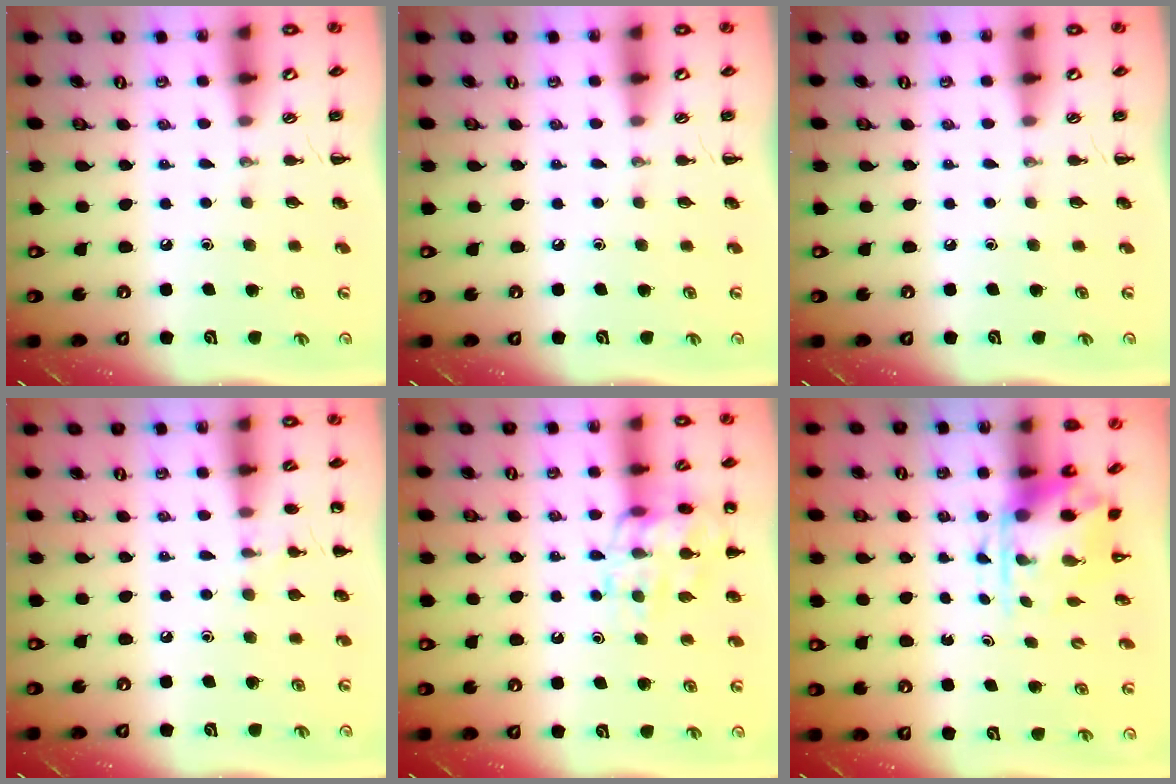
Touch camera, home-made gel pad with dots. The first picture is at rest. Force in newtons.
{"total": 0.0}
{"total": 0.0}
{"total": 6.7, "press": 6.4, "slide": 1.9}
{"total": 15.2, "press": 15.1, "slide": 1.9}
{"total": 3.9, "press": 3.8, "slide": 0.9}